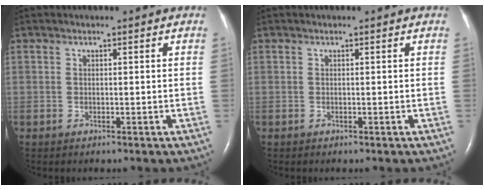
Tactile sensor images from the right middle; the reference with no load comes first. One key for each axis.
{"total": 0.0}